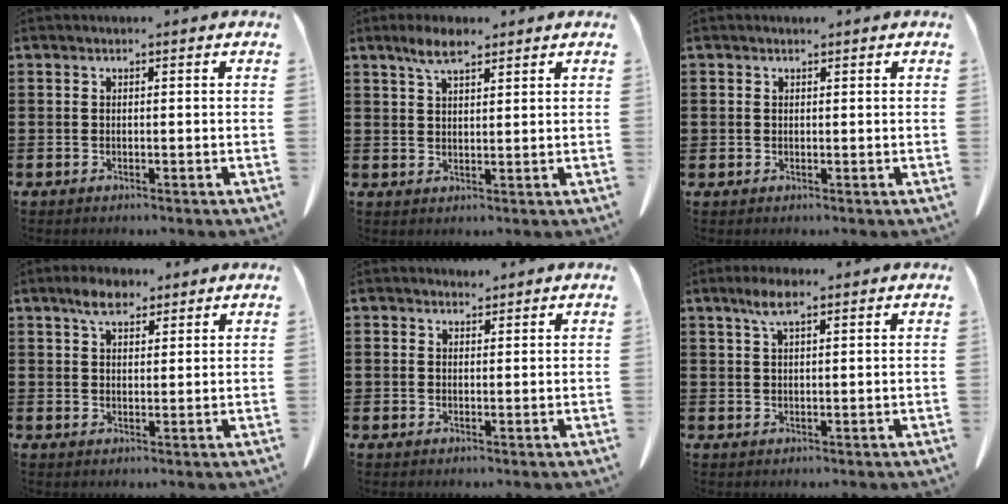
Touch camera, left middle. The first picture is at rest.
{"total": 4.6, "force": [3.1, 1.3, 3.2], "torque": [-0.069, 0.005, 0.056]}
{"total": 0.9, "force": [0.6, 0.6, 0.0], "torque": [-0.004, 0.000, 0.013]}
{"total": 4.4, "force": [3.3, 1.8, 2.3], "torque": [-0.045, 0.003, 0.060]}
{"total": 1.6, "force": [1.4, 0.7, 0.0], "torque": [-0.005, 0.003, 0.029]}
{"total": 4.1, "force": [2.3, 1.0, 3.3], "torque": [-0.069, 0.004, 0.040]}